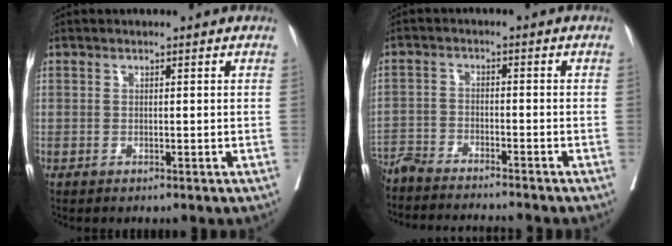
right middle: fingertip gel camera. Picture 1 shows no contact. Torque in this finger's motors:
{"motor_torque": [0.54, -0.75, 0.59, 0.21]}